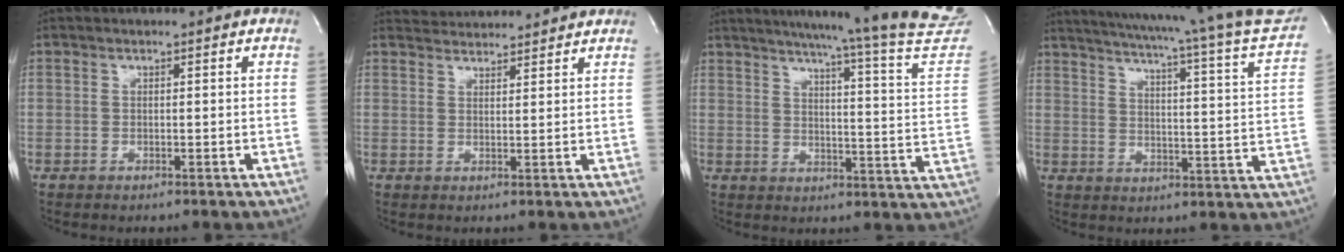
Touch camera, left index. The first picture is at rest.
{"total": 6.3, "force": [6.2, 0.6, 0.6], "torque": [-0.015, 0.028, 0.087]}
{"total": 26.9, "force": [24.1, -1.2, 11.7], "torque": [-0.173, -0.104, 0.285]}
{"total": 26.6, "force": [23.2, -0.2, 13.0], "torque": [-0.199, -0.065, 0.282]}